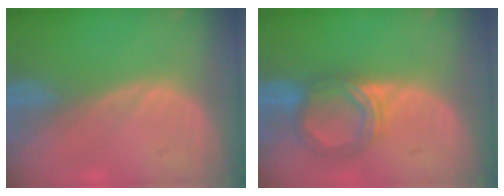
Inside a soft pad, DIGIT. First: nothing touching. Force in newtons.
{"total": 5.5, "press": 5.2, "slide": 1.7}